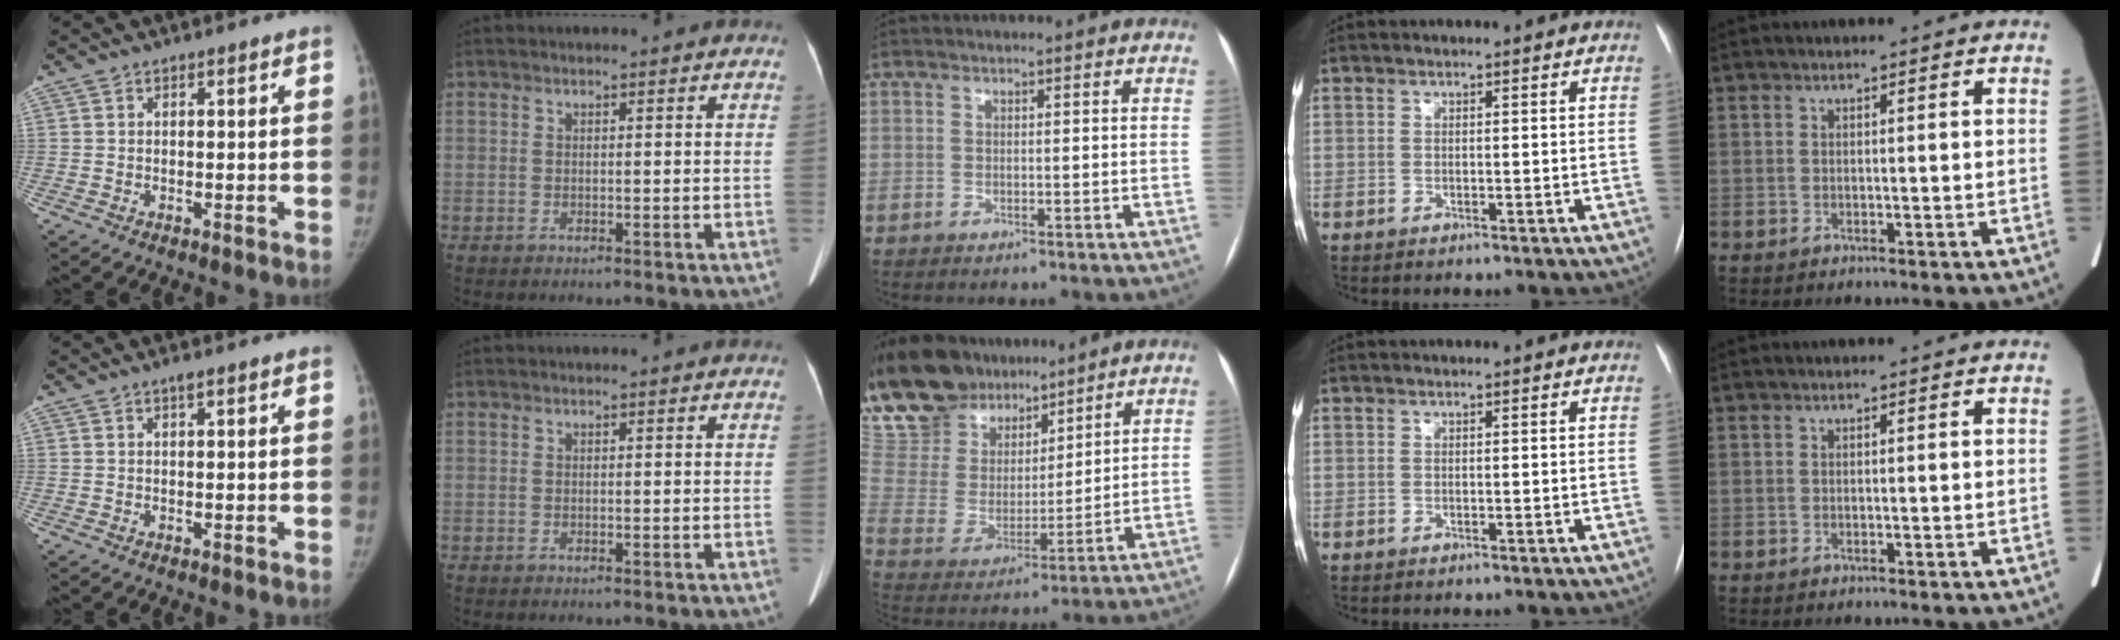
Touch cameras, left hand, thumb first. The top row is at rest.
{"thumb": {"total": 0.9, "force": [0.5, 0.1, 0.7], "torque": [-0.010, 0.003, 0.009]}, "middle": {"total": 16.6, "force": [14.0, 7.2, 5.0], "torque": [-0.102, 0.025, 0.266]}}